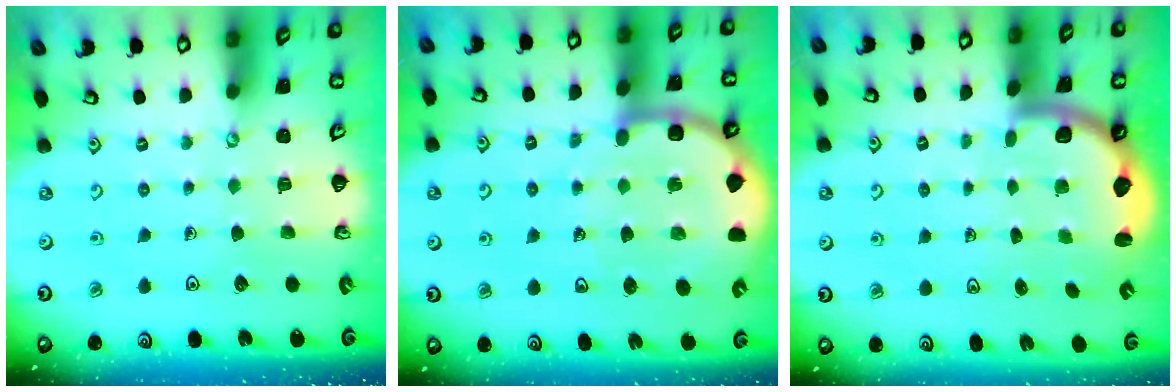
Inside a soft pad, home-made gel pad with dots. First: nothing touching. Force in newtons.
{"total": 10.2, "press": 9.8, "slide": 2.7}
{"total": 2.5, "press": 2.2, "slide": 1.1}